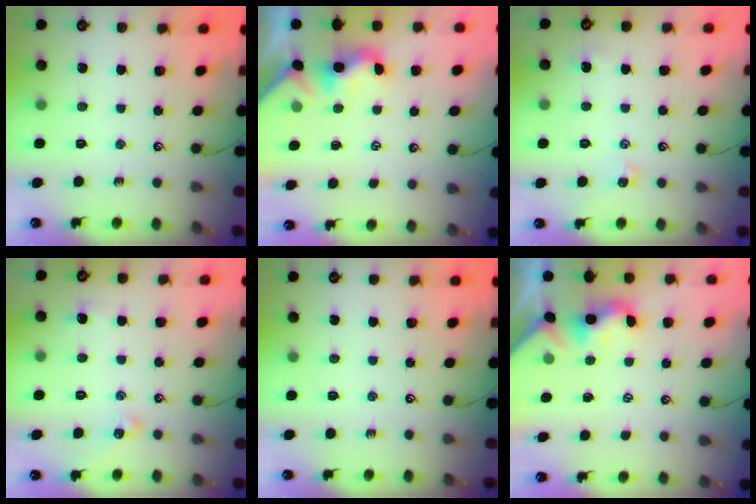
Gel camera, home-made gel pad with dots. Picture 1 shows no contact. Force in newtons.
{"total": 2.0, "press": 2.0, "slide": 0.5}
{"total": 0.6, "press": 0.4, "slide": 0.4}
{"total": 1.4, "press": 1.3, "slide": 0.6}
{"total": 0.0}
{"total": 2.0, "press": 2.0, "slide": 0.5}